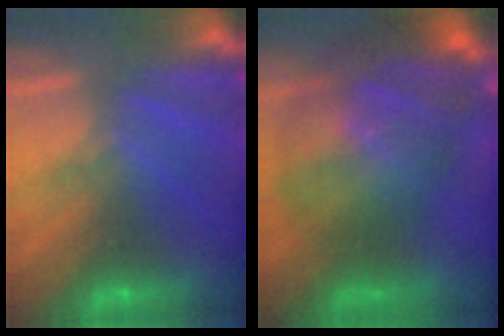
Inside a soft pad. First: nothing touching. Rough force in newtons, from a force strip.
{"total": 10.2}